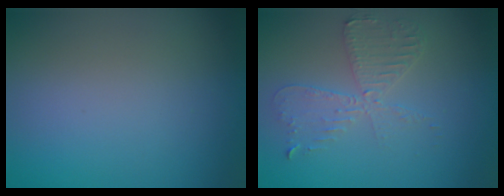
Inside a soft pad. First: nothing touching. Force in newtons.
{"total": 3.6, "press": 3.1, "slide": 1.9}